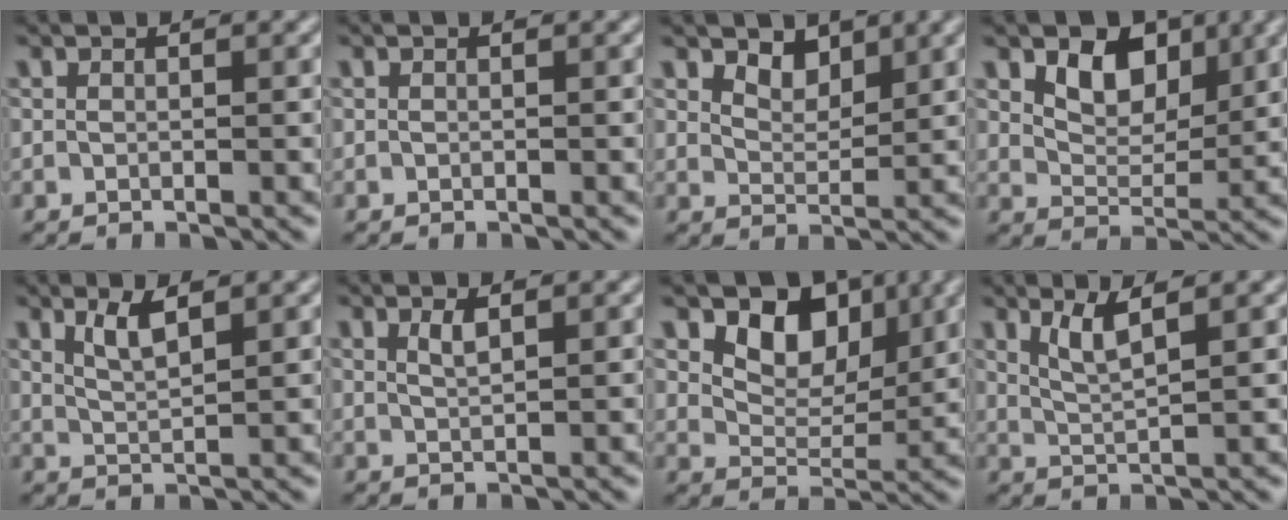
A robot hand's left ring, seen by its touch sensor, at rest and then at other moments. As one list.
[{"total": 0.0}, {"total": 2.4, "force": [1.9, 1.1, 1.0], "torque": [-0.023, -0.005, 0.031]}, {"total": 4.7, "force": [2.4, 3.0, 2.8], "torque": [-0.054, -0.007, 0.035]}, {"total": 2.4, "force": [1.5, 0.6, 1.7], "torque": [-0.034, -0.004, 0.031]}, {"total": 1.3, "force": [0.8, 0.4, 1.0], "torque": [-0.019, 0.001, 0.014]}, {"total": 5.6, "force": [2.9, 3.6, 3.2], "torque": [-0.053, -0.010, 0.040]}, {"total": 2.7, "force": [1.6, 0.5, 2.1], "torque": [-0.038, -0.005, 0.036]}]